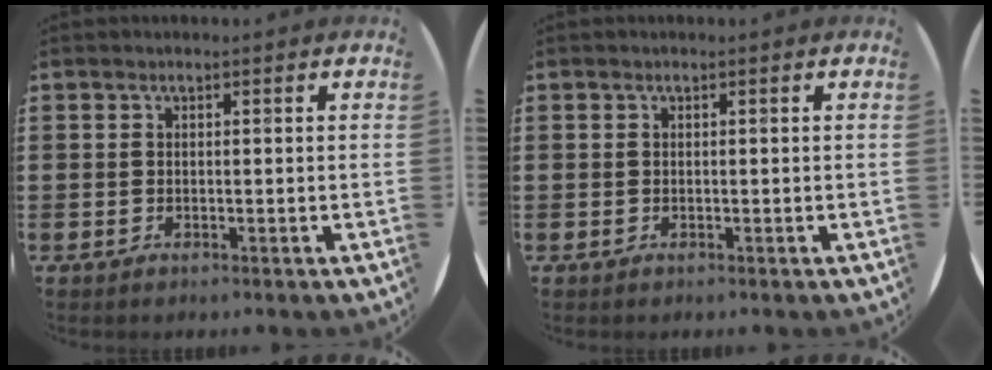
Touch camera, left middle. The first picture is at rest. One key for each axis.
{"total": 0.0}